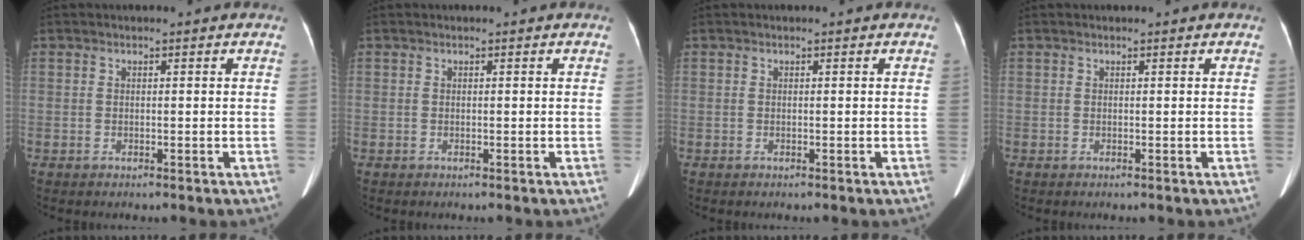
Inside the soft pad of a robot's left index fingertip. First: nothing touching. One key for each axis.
{"total": 0.0}
{"total": 0.0}
{"total": 0.0}